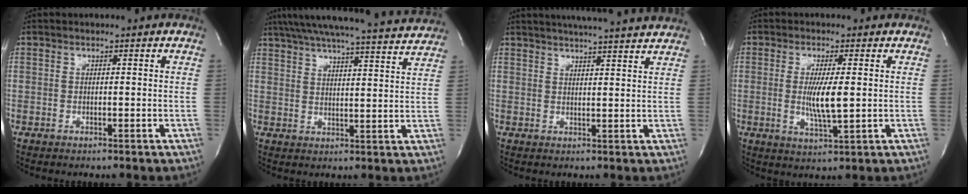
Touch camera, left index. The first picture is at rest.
{"total": 22.7, "force": [21.0, 0.4, 8.6], "torque": [-0.147, -0.011, 0.273]}
{"total": 14.3, "force": [13.1, 0.1, 5.8], "torque": [-0.097, 0.009, 0.166]}
{"total": 5.8, "force": [0.1, 0.5, 5.8], "torque": [-0.116, -0.014, 0.003]}